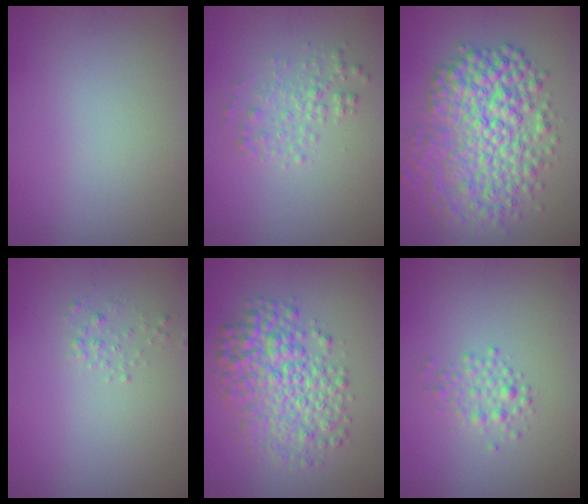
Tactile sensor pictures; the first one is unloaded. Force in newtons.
{"total": 2.0, "press": 2.0, "slide": 0.0}
{"total": 8.5, "press": 8.5, "slide": 0.1}
{"total": 1.0, "press": 1.0, "slide": 0.1}
{"total": 6.5, "press": 6.5, "slide": 0.0}
{"total": 1.7, "press": 1.7, "slide": 0.0}